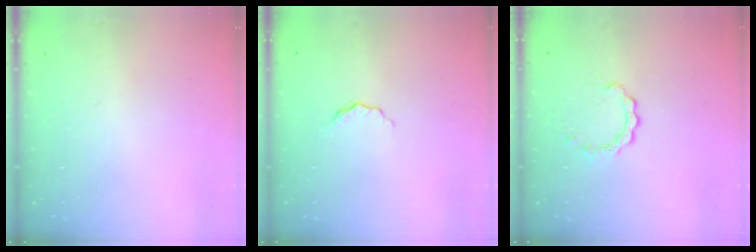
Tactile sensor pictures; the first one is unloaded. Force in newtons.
{"total": 4.4, "press": 4.4, "slide": 0.4}
{"total": 3.0, "press": 3.0, "slide": 0.1}